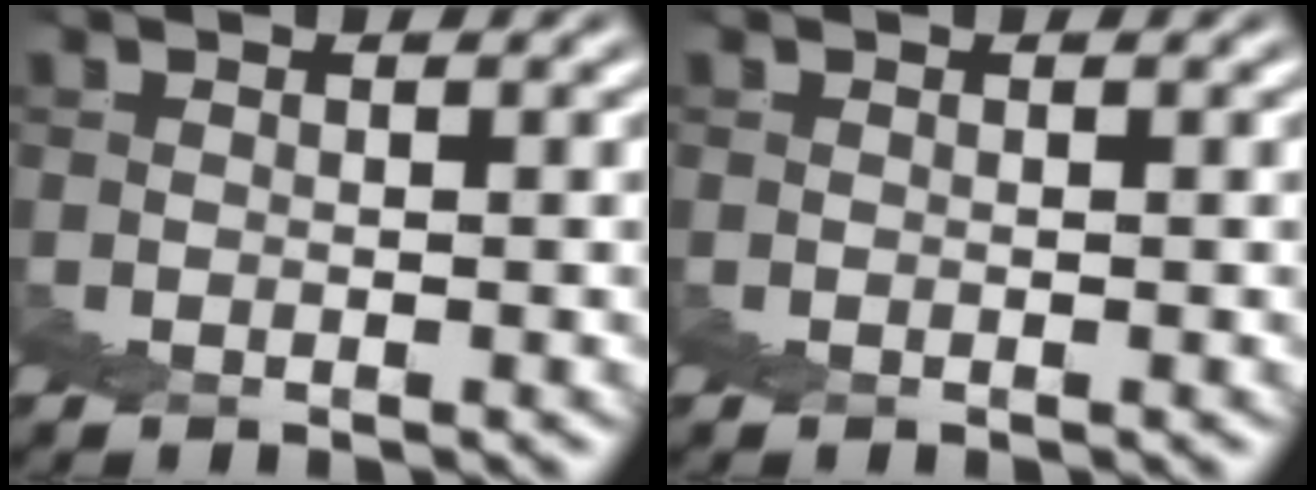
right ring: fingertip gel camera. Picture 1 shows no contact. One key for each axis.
{"total": 0.0}